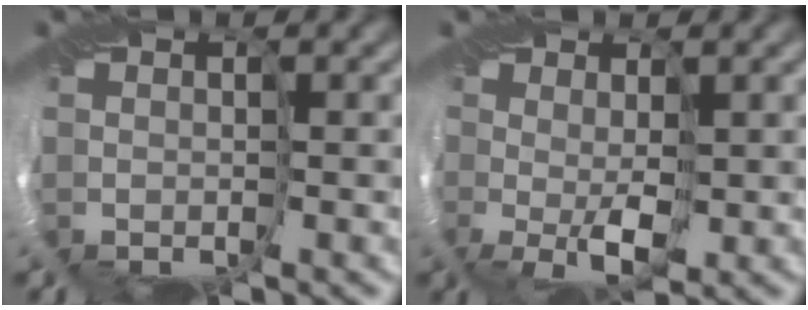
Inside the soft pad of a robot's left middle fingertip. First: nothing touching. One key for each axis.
{"total": 1.0, "fx": 0.7, "fy": -0.7, "fz": 0.3, "tx": -0.007, "ty": 0.001, "tz": 0.016}